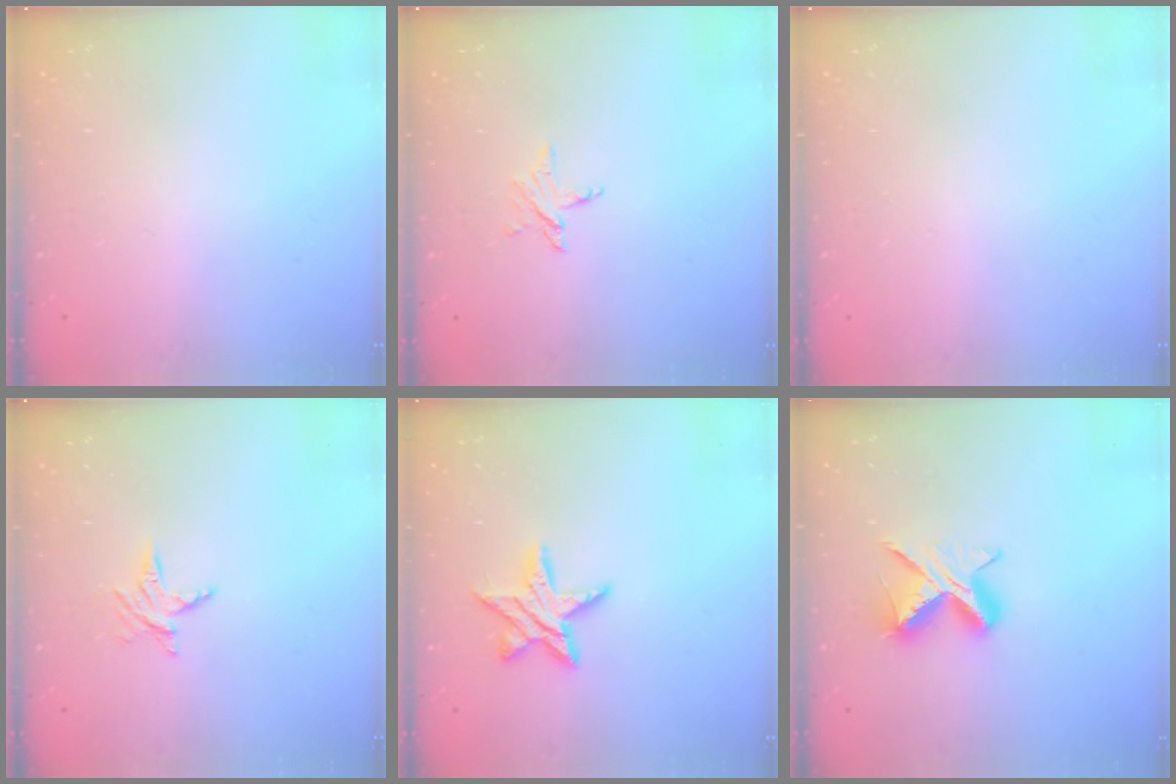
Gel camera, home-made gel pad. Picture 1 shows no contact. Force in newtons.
{"total": 4.0, "press": 4.0, "slide": 0.4}
{"total": 0.0}
{"total": 5.6, "press": 5.6, "slide": 0.5}
{"total": 10.8, "press": 10.8, "slide": 0.6}
{"total": 8.7, "press": 8.6, "slide": 0.6}